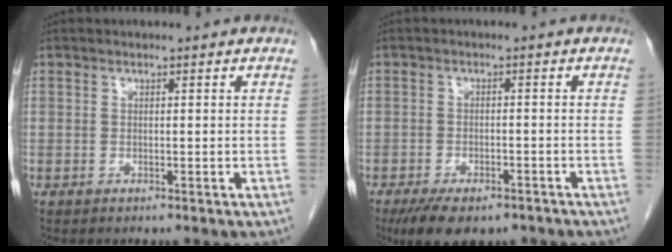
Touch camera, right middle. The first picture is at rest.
{"total": 9.1, "force": [-6.8, 3.7, 4.8], "torque": [-0.070, -0.005, -0.100]}